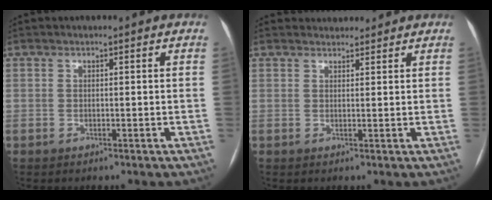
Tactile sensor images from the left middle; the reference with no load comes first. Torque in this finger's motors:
{"motor_torque": [0.19, -0.55, -0.11, -0.04]}